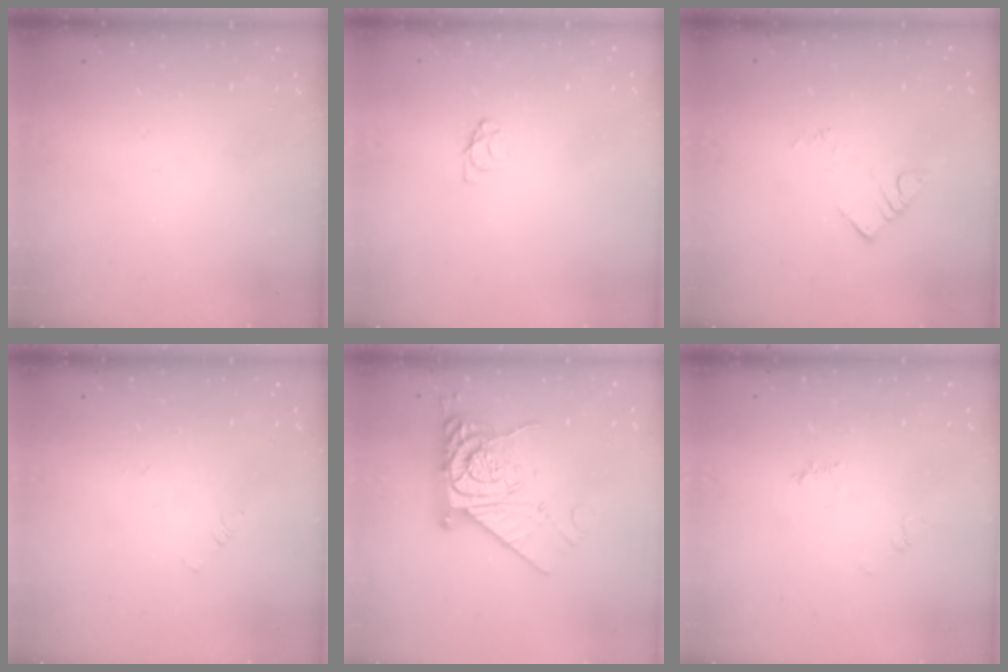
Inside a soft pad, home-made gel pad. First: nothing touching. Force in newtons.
{"total": 3.7, "press": 3.7, "slide": 0.4}
{"total": 4.5, "press": 4.5, "slide": 0.4}
{"total": 1.4, "press": 1.3, "slide": 0.3}
{"total": 12.6, "press": 12.5, "slide": 1.4}
{"total": 4.1, "press": 4.0, "slide": 0.4}